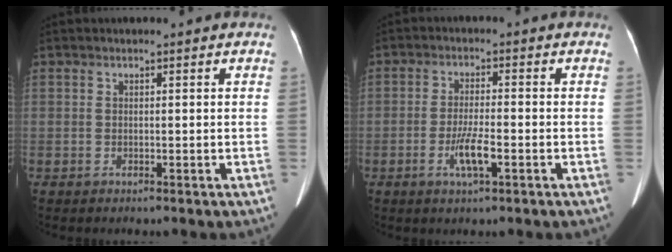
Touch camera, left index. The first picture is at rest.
{"total": 4.7, "force": [-2.0, 0.6, 4.2], "torque": [-0.084, -0.005, -0.037]}